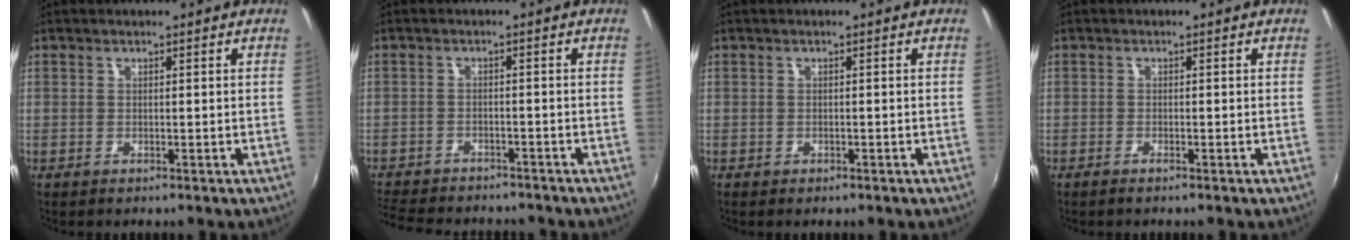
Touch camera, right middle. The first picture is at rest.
{"total": 12.1, "force": [-10.6, 3.9, 4.2], "torque": [-0.114, -0.015, -0.166]}
{"total": 1.1, "force": [-0.7, 0.7, 0.3], "torque": [-0.007, -0.003, -0.011]}
{"total": 0.9, "force": [-0.7, -0.3, 0.4], "torque": [-0.010, -0.002, -0.016]}